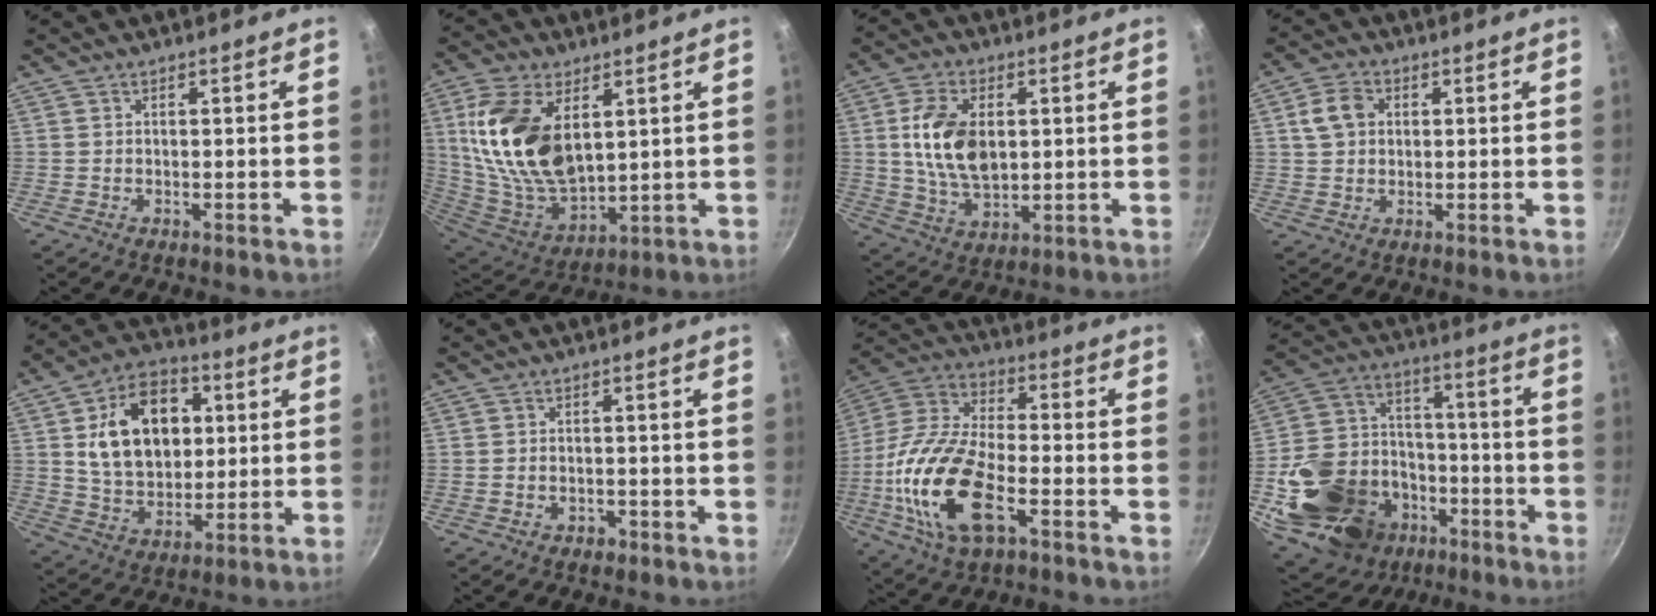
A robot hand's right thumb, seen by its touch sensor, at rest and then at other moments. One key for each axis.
{"total": 20.1, "fx": 5.7, "fy": 11.6, "fz": 15.4, "tx": -0.286, "ty": -0.033, "tz": 0.122}
{"total": 12.9, "fx": 1.8, "fy": 8.0, "fz": 10.0, "tx": -0.170, "ty": -0.008, "tz": 0.036}
{"total": 6.0, "fx": 1.3, "fy": 4.8, "fz": 3.4, "tx": -0.047, "ty": 0.008, "tz": 0.018}
{"total": 18.5, "fx": 3.8, "fy": 12.9, "fz": 12.7, "tx": -0.171, "ty": 0.004, "tz": 0.061}
{"total": 1.7, "fx": -1.1, "fy": 1.1, "fz": 0.7, "tx": -0.006, "ty": 0.013, "tz": -0.010}
{"total": 20.5, "fx": -6.5, "fy": 9.6, "fz": 16.9, "tx": -0.333, "ty": 0.023, "tz": -0.139}
{"total": 26.8, "fx": -12.1, "fy": 19.8, "fz": 13.3, "tx": -0.212, "ty": 0.069, "tz": -0.194}